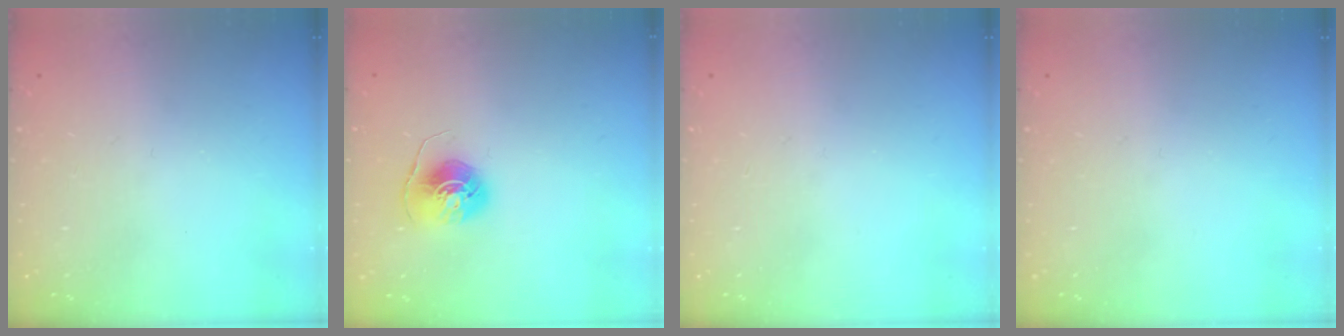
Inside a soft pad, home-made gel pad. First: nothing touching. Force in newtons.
{"total": 6.8, "press": 6.8, "slide": 0.4}
{"total": 0.0}
{"total": 0.0}